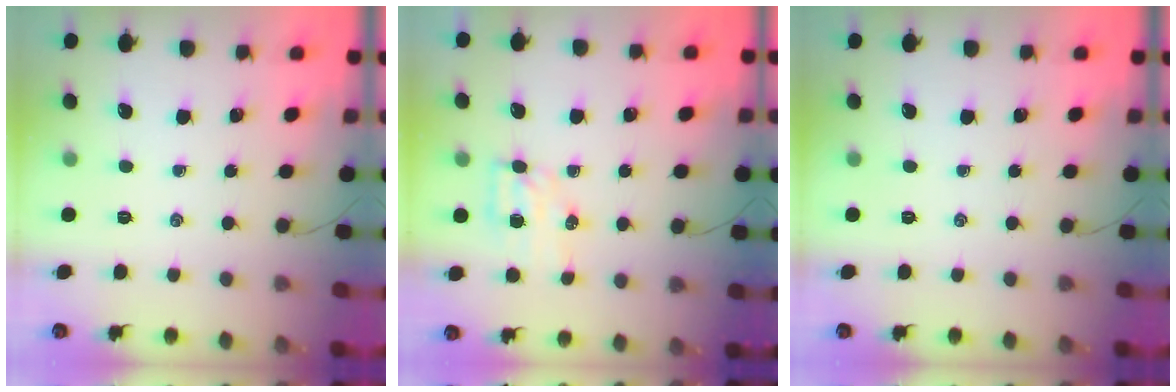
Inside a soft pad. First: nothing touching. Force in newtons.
{"total": 5.4, "press": 5.4, "slide": 0.7}
{"total": 0.0}